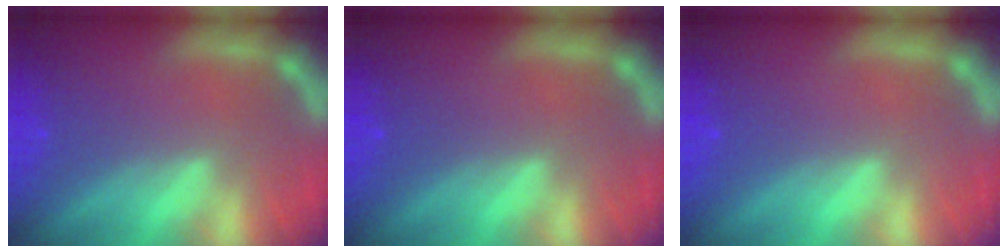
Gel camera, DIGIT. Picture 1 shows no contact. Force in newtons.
{"total": 0.0}
{"total": 0.0}